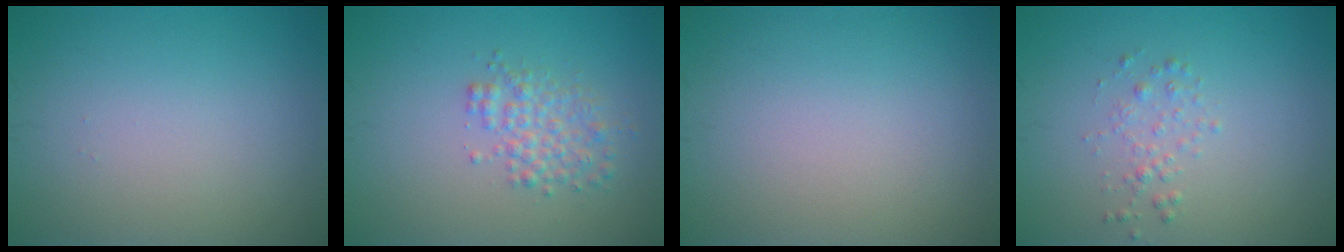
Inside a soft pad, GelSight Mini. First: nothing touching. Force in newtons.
{"total": 2.6, "press": 2.6, "slide": 0.1}
{"total": 0.0}
{"total": 1.3, "press": 1.3, "slide": 0.0}